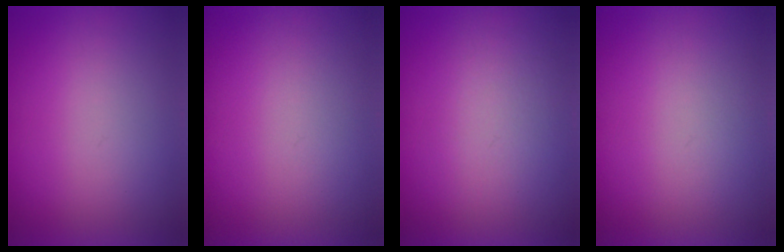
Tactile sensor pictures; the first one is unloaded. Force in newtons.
{"total": 0.0}
{"total": 4.0}
{"total": 1.0}